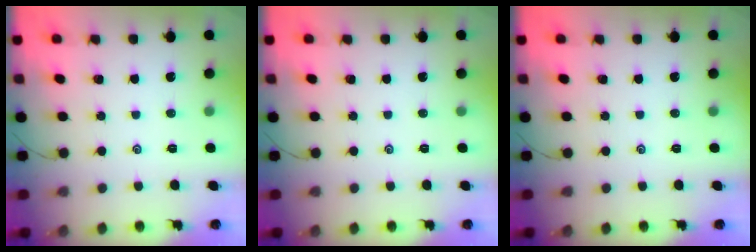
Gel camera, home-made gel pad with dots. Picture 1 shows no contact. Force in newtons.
{"total": 0.0}
{"total": 0.0}